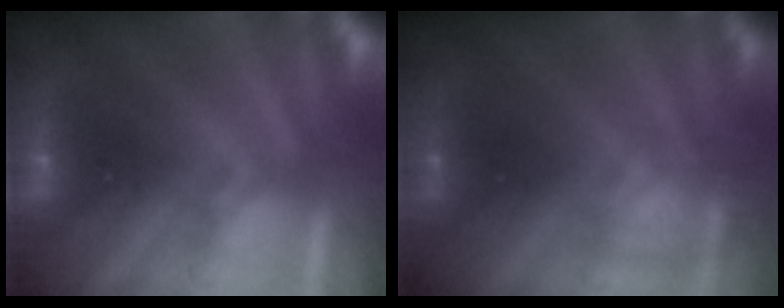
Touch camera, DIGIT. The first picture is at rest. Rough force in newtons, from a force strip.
{"total": 2.2}